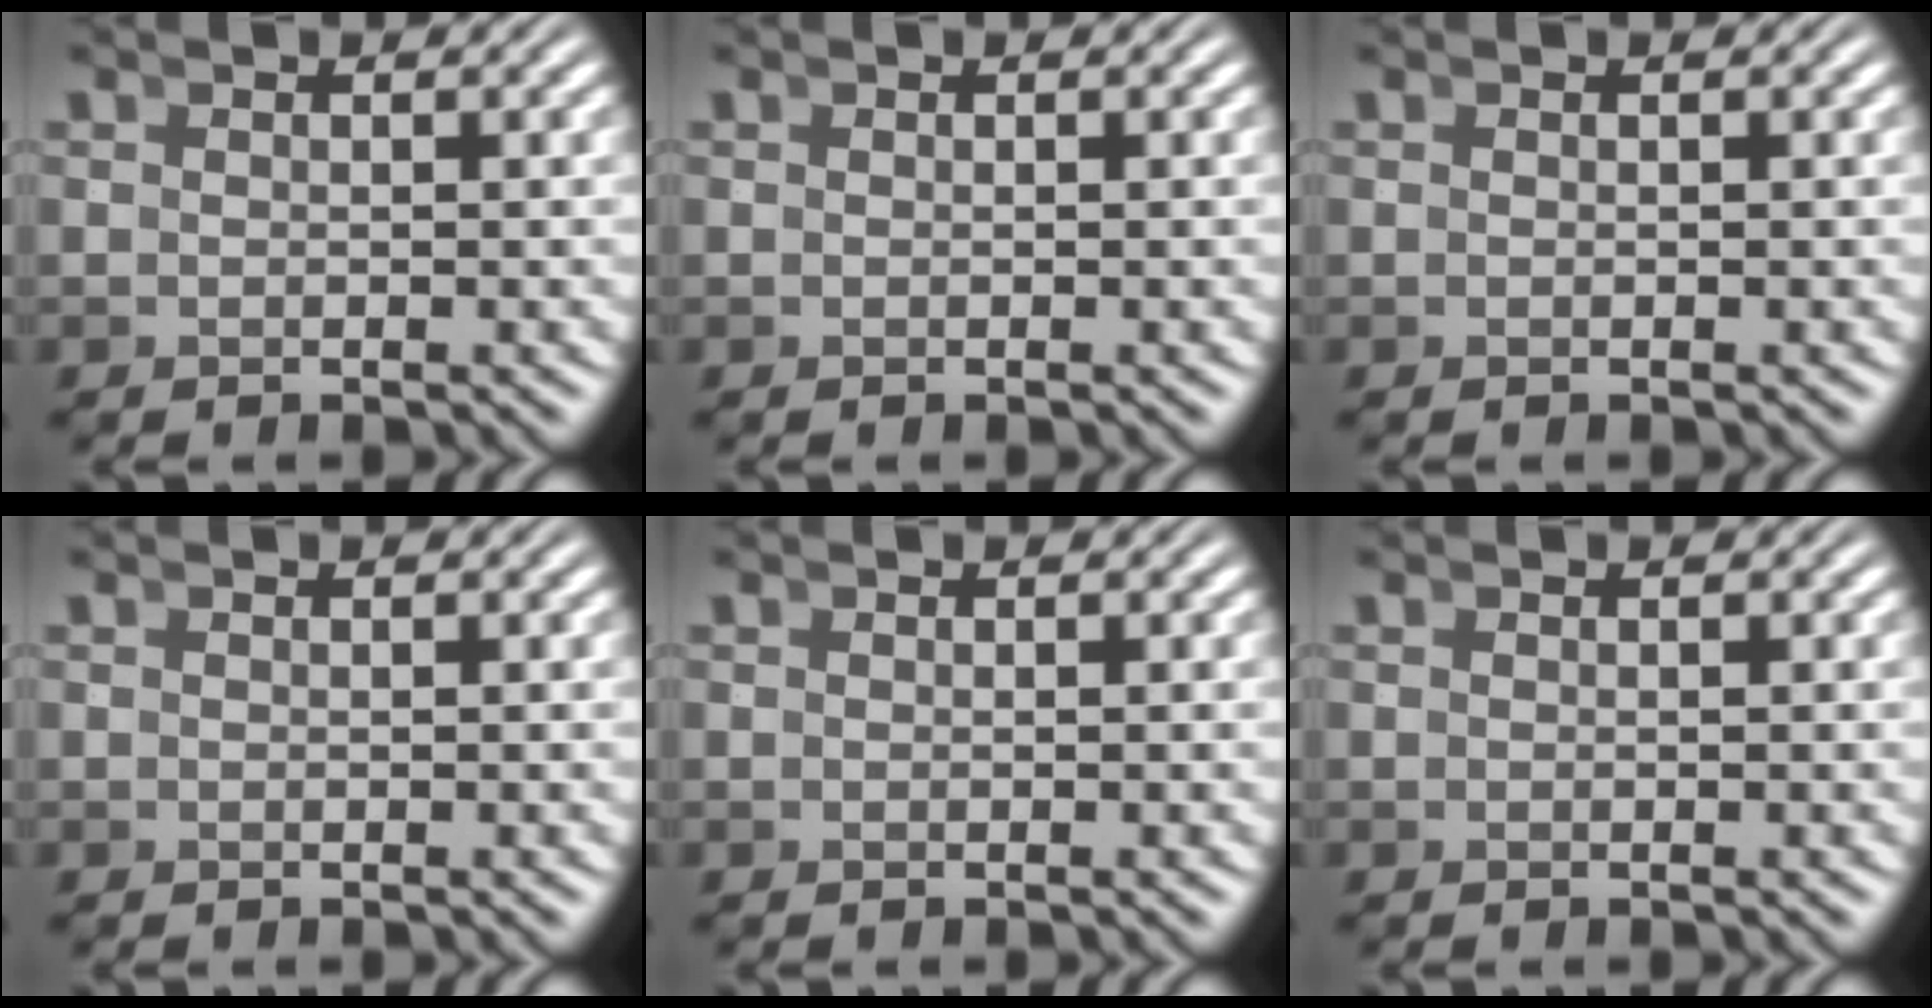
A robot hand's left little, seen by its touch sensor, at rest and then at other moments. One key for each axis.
{"total": 0.0}
{"total": 0.0}
{"total": 0.0}
{"total": 0.0}
{"total": 0.0}